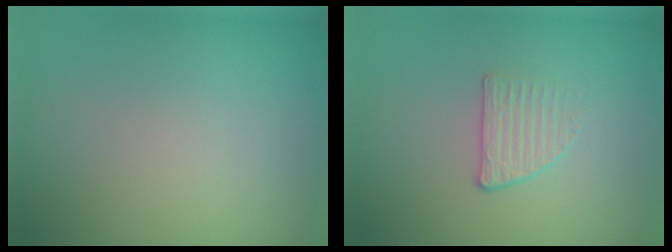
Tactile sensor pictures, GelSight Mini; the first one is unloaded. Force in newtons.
{"total": 1.6, "press": 1.1, "slide": 1.1}